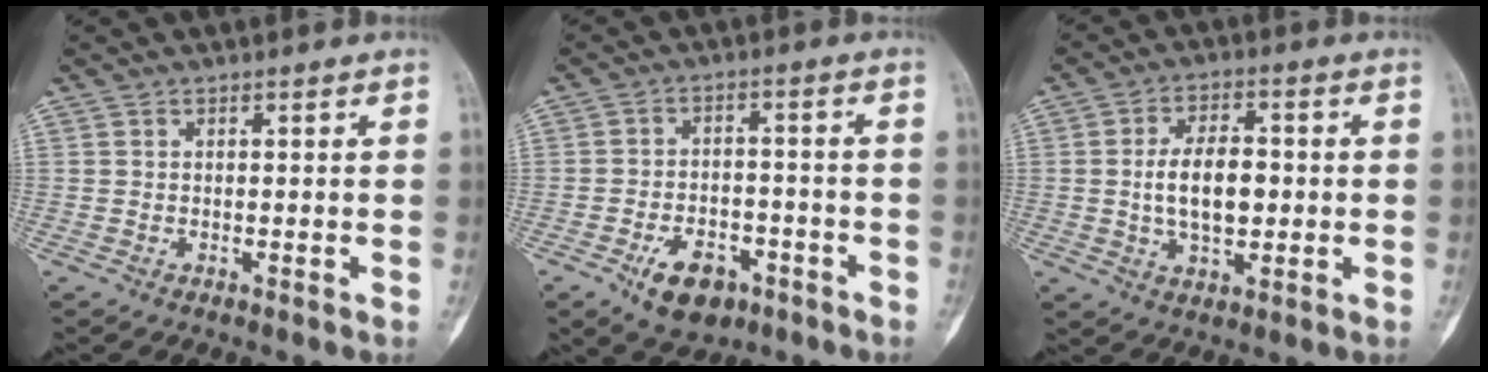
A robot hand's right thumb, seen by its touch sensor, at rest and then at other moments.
{"total": 9.3, "force": [-4.9, 5.6, 5.5], "torque": [-0.068, 0.029, -0.072]}
{"total": 9.7, "force": [-0.2, 5.4, 8.0], "torque": [-0.128, 0.007, -0.002]}